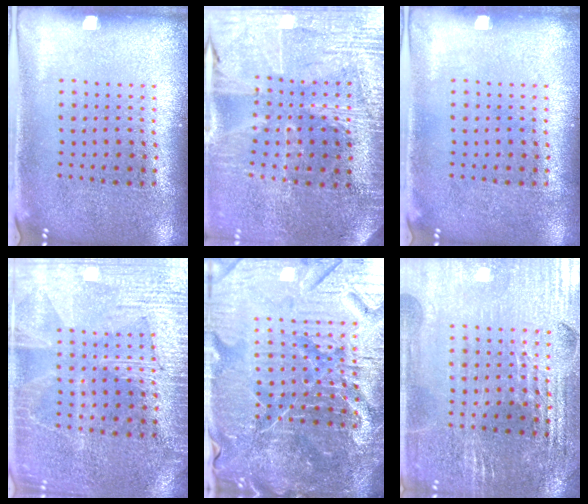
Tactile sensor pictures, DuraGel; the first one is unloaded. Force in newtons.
{"total": 3.5, "press": 3.3, "slide": 1.2}
{"total": 0.0}
{"total": 4.7, "press": 4.7, "slide": 0.7}
{"total": 7.2, "press": 6.4, "slide": 3.3}
{"total": 3.0, "press": 3.0, "slide": 0.4}